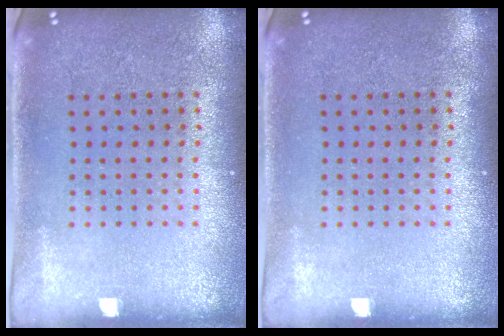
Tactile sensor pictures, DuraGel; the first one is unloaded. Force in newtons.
{"total": 0.0}